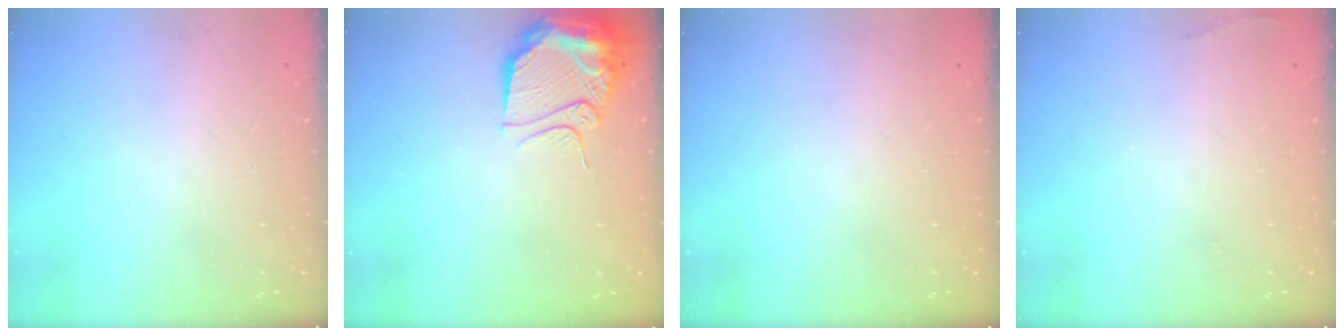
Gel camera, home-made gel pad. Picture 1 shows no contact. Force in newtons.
{"total": 11.5, "press": 11.4, "slide": 1.6}
{"total": 0.0}
{"total": 5.8, "press": 3.3, "slide": 4.7}